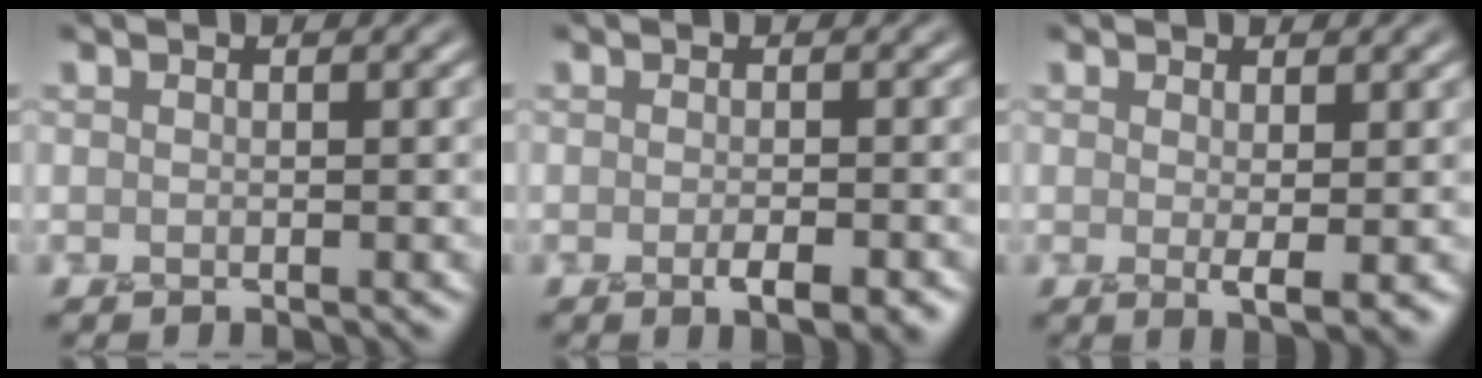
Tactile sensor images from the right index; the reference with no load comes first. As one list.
[{"total": 2.6, "force": [-1.2, 0.6, 2.2], "torque": [-0.033, -0.005, -0.017]}, {"total": 1.9, "force": [0.2, 0.3, 1.9], "torque": [-0.030, -0.010, 0.007]}]